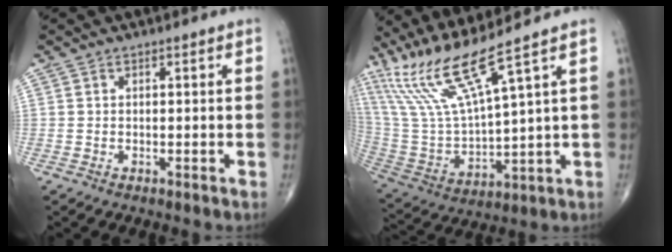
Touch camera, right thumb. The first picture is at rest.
{"total": 14.5, "force": [10.6, -0.6, 9.9], "torque": [-0.212, -0.056, 0.222]}